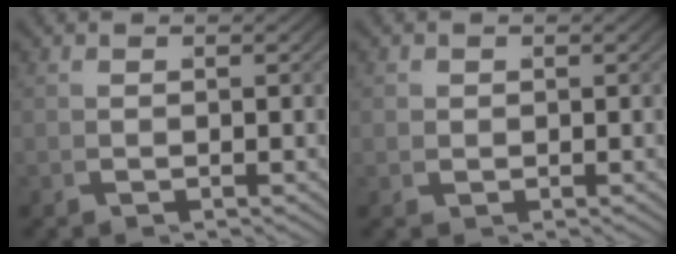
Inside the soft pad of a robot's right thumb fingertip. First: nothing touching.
{"total": 1.2, "force": [0.5, 1.0, 0.2], "torque": [-0.009, -0.005, 0.010]}